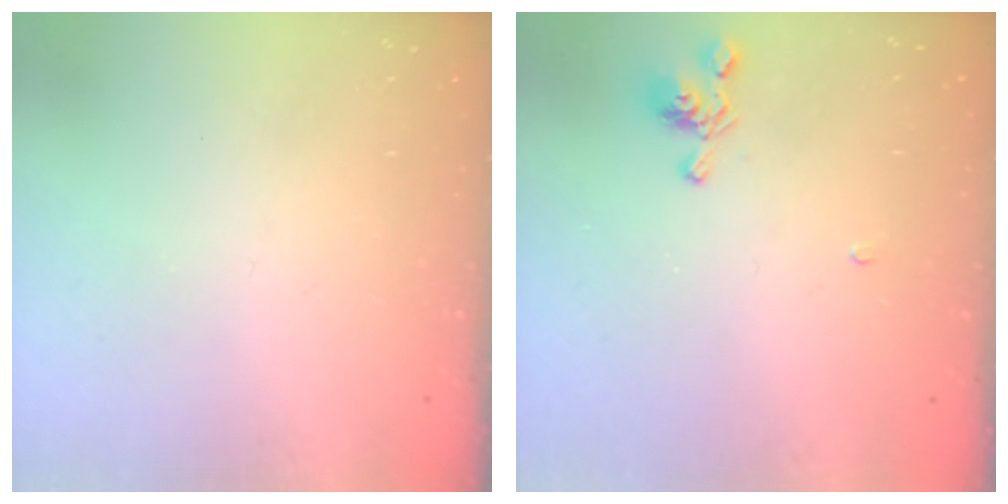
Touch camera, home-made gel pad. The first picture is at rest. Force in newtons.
{"total": 6.1, "press": 6.1, "slide": 0.2}